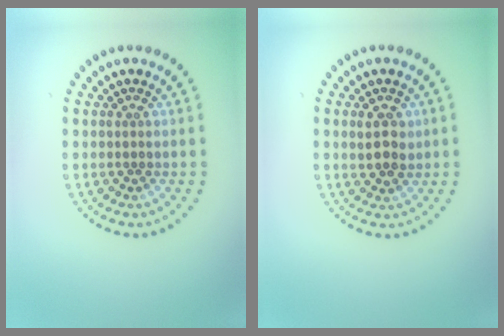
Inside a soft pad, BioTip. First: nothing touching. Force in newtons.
{"total": 2.5, "press": 2.4, "slide": 0.7}